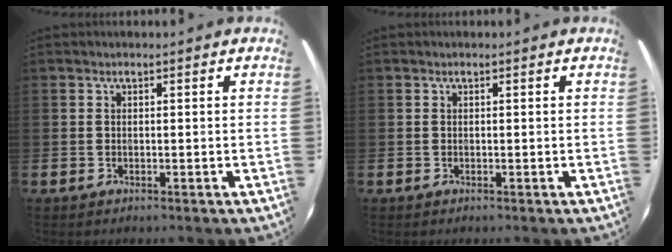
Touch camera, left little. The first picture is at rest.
{"total": 0.0}